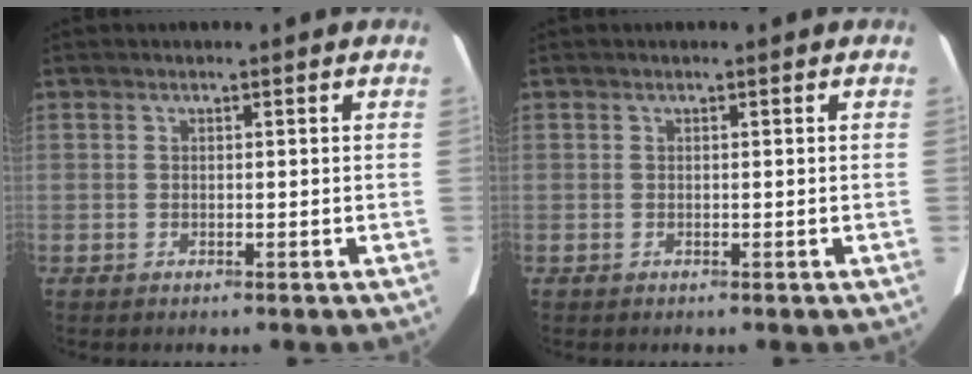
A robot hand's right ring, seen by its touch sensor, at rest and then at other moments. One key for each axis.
{"total": 0.0}